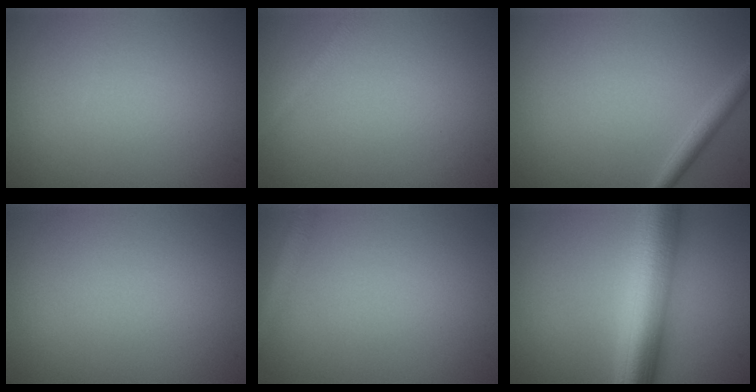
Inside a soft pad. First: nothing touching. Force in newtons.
{"total": 1.2, "press": 1.2, "slide": 0.0}
{"total": 1.8, "press": 1.8, "slide": 0.1}
{"total": 0.0}
{"total": 1.7, "press": 1.7, "slide": 0.1}
{"total": 9.5, "press": 9.5, "slide": 0.1}